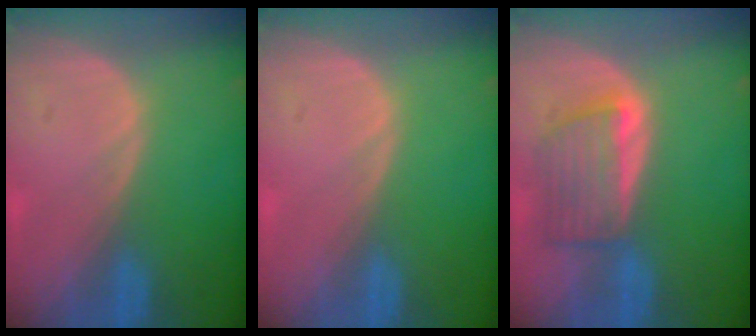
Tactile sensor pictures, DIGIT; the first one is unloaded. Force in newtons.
{"total": 0.0}
{"total": 6.0, "press": 6.0, "slide": 0.7}